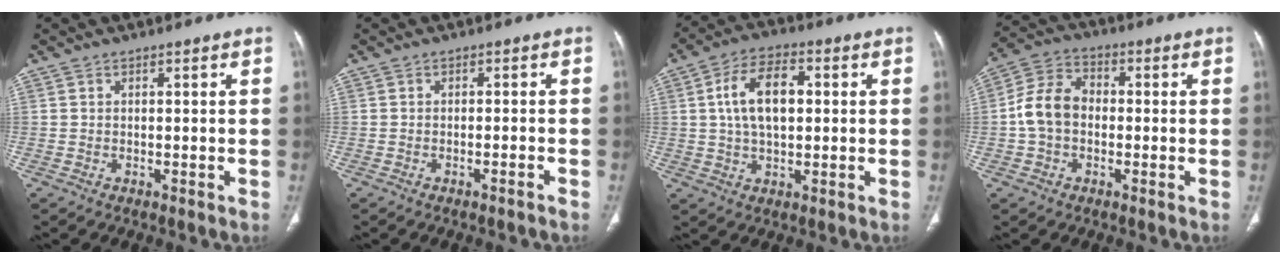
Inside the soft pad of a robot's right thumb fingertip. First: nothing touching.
{"total": 1.6, "force": [-1.2, -0.2, 1.0], "torque": [-0.023, 0.010, -0.013]}
{"total": 10.5, "force": [1.5, 5.8, 8.6], "torque": [-0.150, 0.012, 0.024]}
{"total": 8.9, "force": [-0.8, 6.6, 5.8], "torque": [-0.105, 0.030, -0.026]}